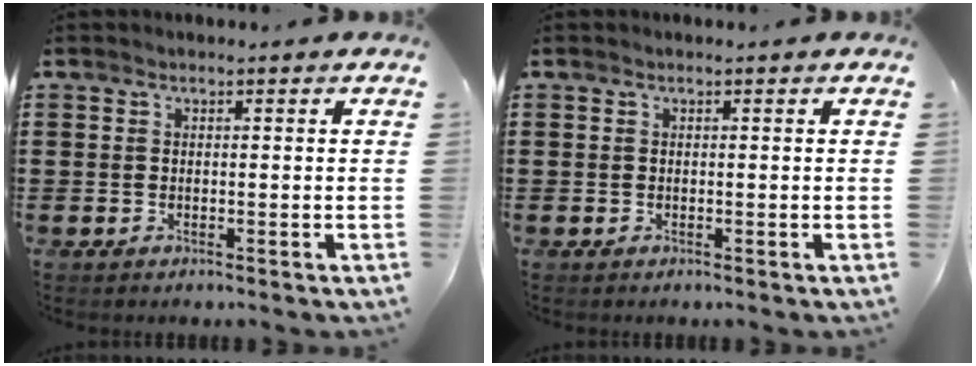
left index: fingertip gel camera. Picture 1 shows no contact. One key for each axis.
{"total": 0.0}